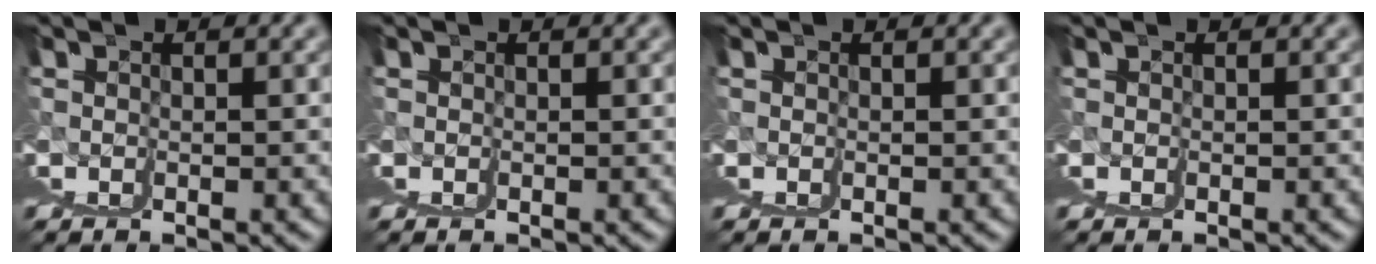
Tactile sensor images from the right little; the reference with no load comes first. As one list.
[{"total": 0.0}, {"total": 0.0}, {"total": 0.0}]